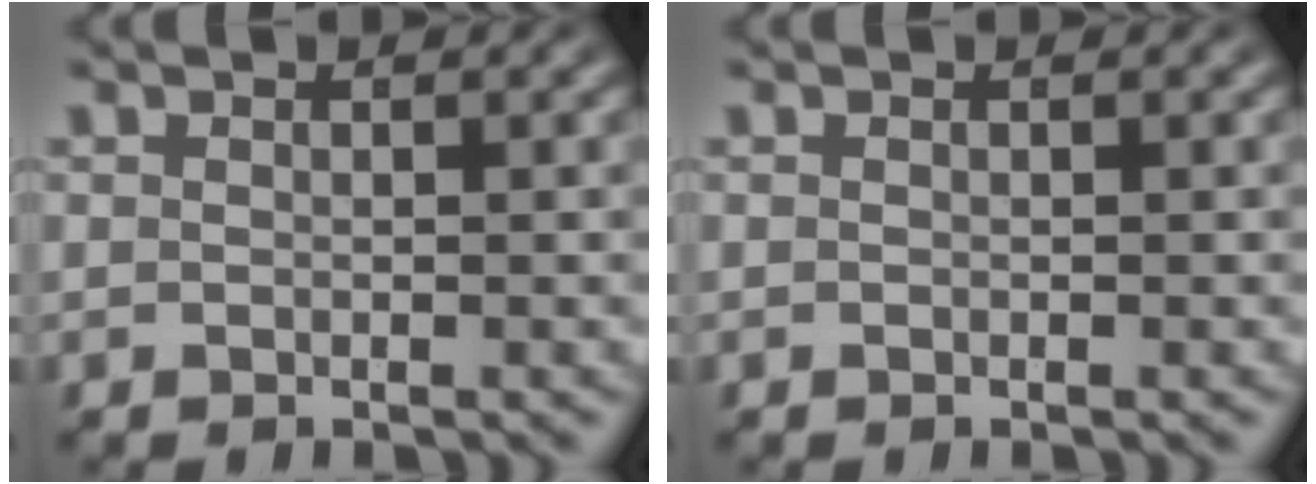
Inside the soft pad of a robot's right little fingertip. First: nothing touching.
{"total": 0.0}